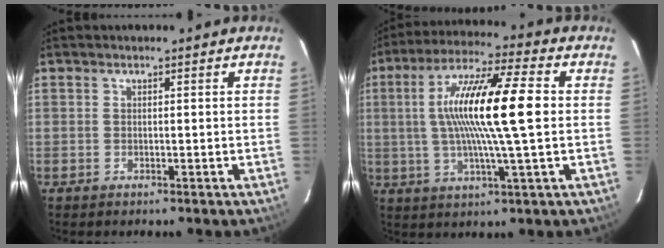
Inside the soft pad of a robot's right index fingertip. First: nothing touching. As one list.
[{"total": 16.0, "force": [1.0, 1.1, 15.9], "torque": [-0.292, 0.010, 0.014]}]